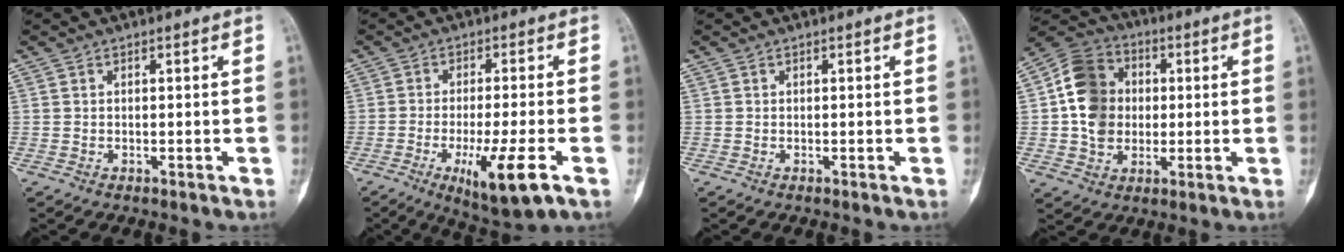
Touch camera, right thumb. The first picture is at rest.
{"total": 10.5, "force": [-4.2, 1.8, 9.5], "torque": [-0.166, -0.010, -0.063]}
{"total": 0.0}
{"total": 12.9, "force": [0.7, 10.7, 7.1], "torque": [-0.101, 0.016, 0.005]}